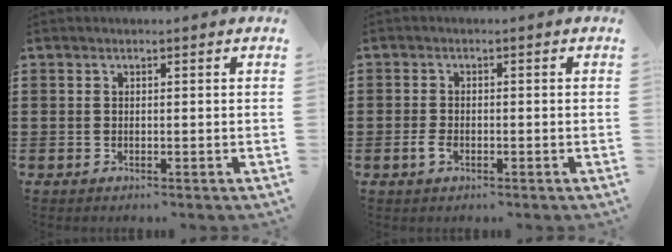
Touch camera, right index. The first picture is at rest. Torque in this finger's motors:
{"motor_torque": [1.08, 1.06, 0.15, 0.01]}